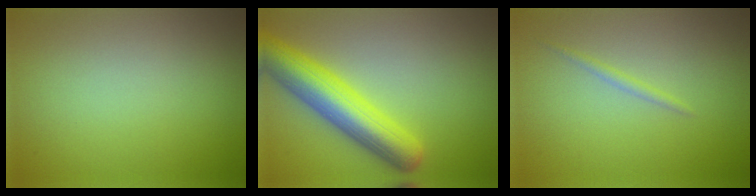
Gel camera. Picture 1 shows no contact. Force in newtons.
{"total": 7.2, "press": 7.2, "slide": 0.3}
{"total": 0.8, "press": 0.8, "slide": 0.0}